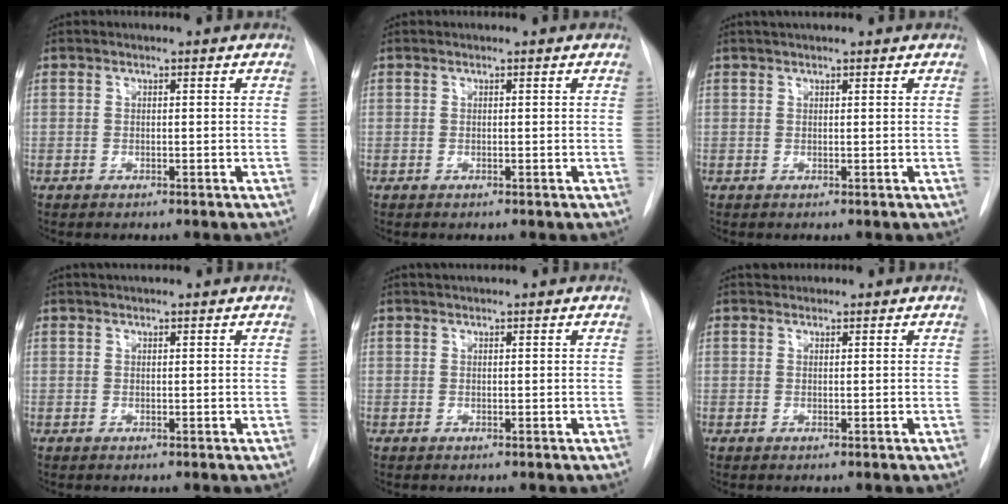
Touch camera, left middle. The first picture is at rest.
{"total": 0.0}
{"total": 2.7, "force": [2.3, 0.4, 1.4], "torque": [-0.022, 0.023, 0.036]}
{"total": 2.0, "force": [1.8, 0.3, 0.8], "torque": [-0.014, 0.018, 0.029]}
{"total": 1.8, "force": [1.6, 0.1, 0.7], "torque": [-0.011, 0.018, 0.028]}
{"total": 1.2, "force": [1.1, 0.4, -0.1], "torque": [-0.006, 0.013, 0.020]}